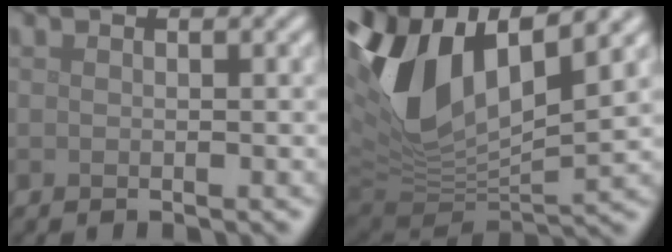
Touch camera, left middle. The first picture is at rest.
{"total": 13.1, "force": [4.0, 6.5, 10.6], "torque": [-0.227, 0.003, 0.073]}